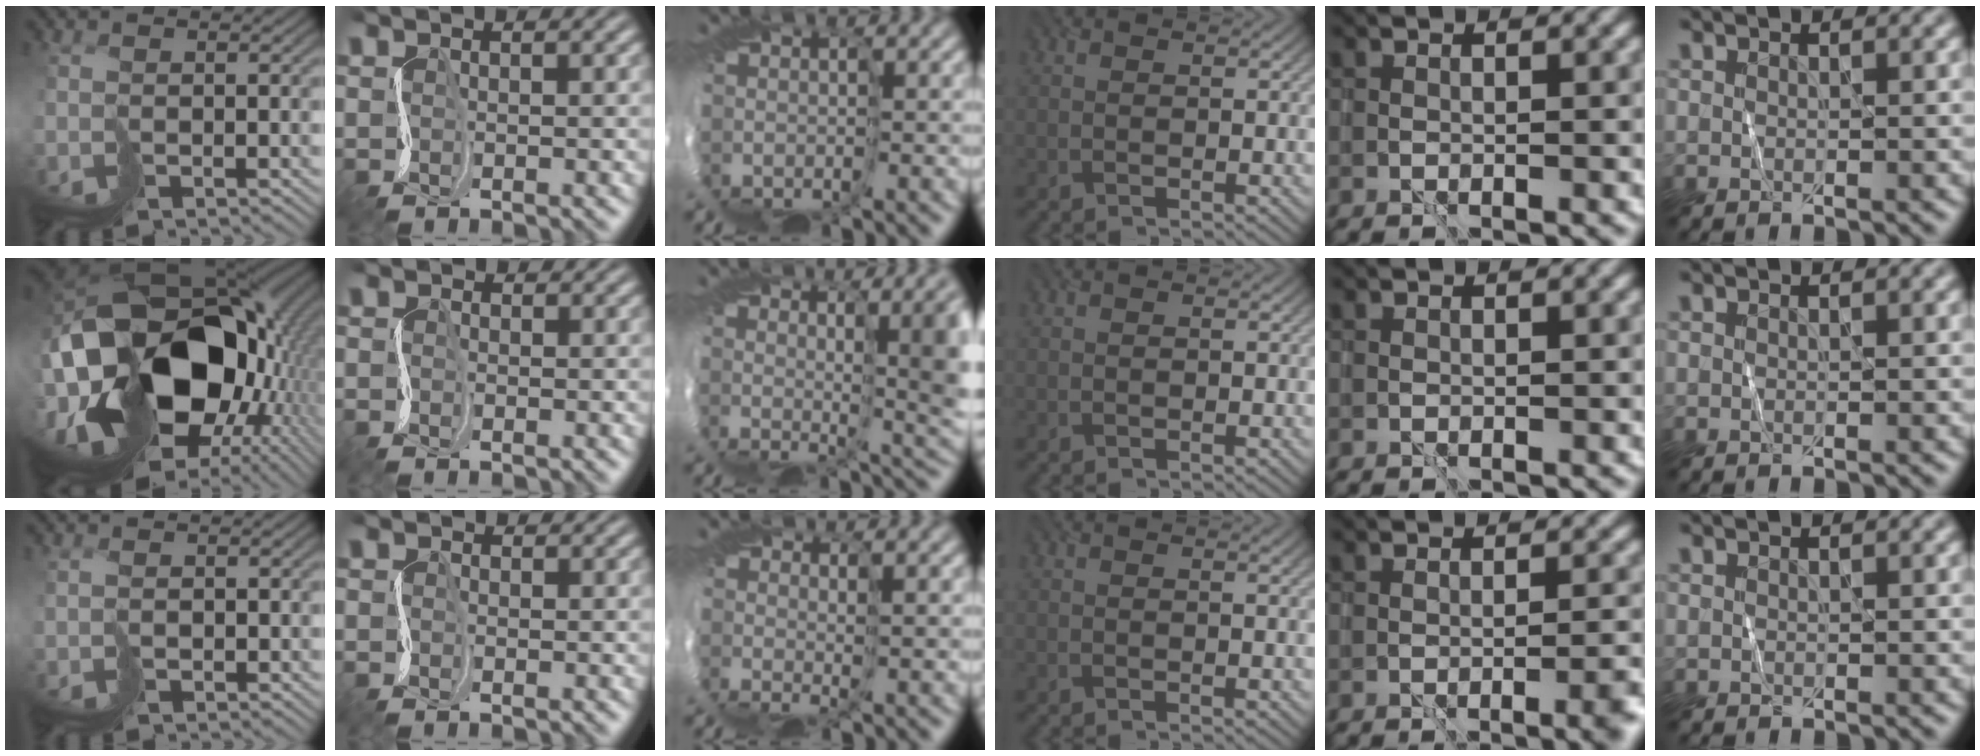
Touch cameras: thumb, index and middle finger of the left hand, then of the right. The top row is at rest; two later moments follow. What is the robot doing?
{"motion": "cut", "object": "paper bag"}